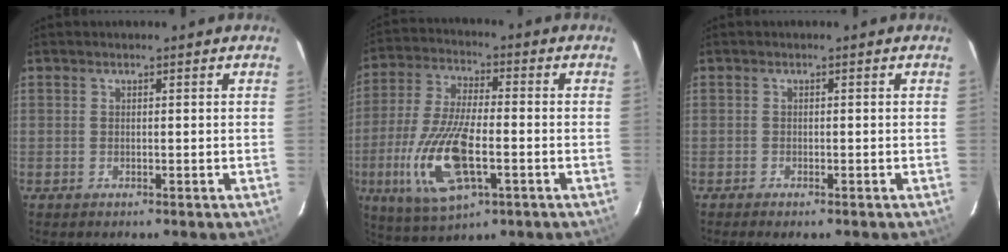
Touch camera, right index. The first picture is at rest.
{"total": 16.5, "force": [-5.1, 6.4, 14.4], "torque": [-0.312, -0.017, -0.093]}
{"total": 1.8, "force": [-1.4, 0.4, 1.0], "torque": [-0.024, -0.005, -0.026]}